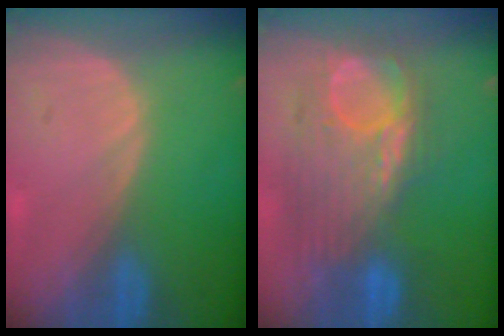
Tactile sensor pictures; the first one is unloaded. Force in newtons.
{"total": 10.2, "press": 9.8, "slide": 2.7}